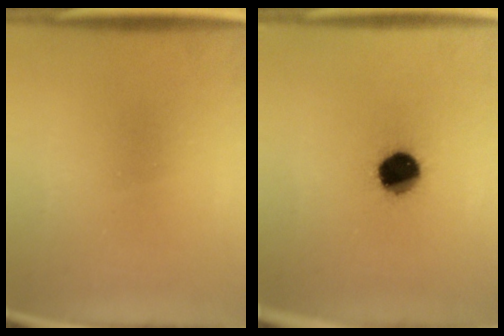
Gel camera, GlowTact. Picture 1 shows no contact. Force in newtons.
{"total": 10.8}